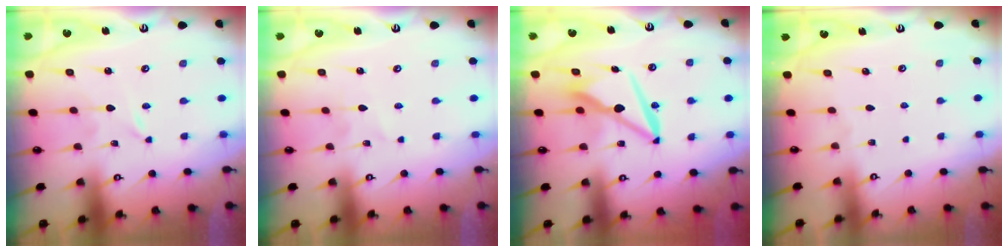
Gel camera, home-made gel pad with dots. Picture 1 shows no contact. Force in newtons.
{"total": 2.0, "press": 2.0, "slide": 0.2}
{"total": 9.1, "press": 8.9, "slide": 1.7}
{"total": 0.0}